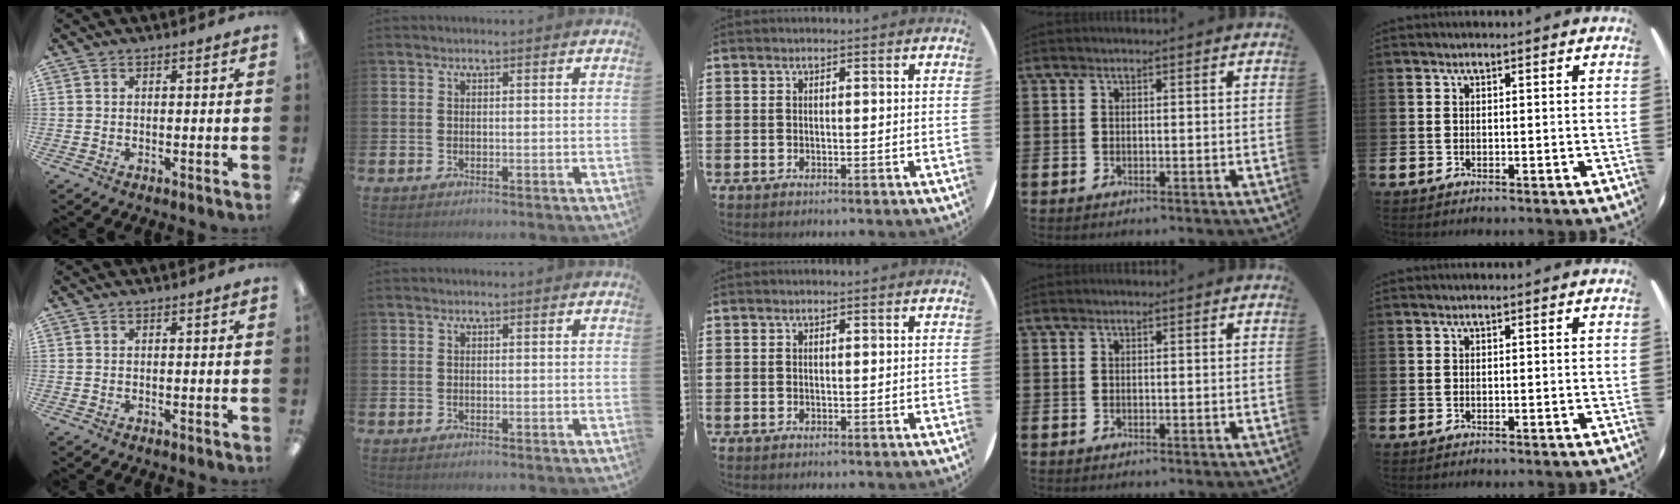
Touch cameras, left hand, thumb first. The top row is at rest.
{}